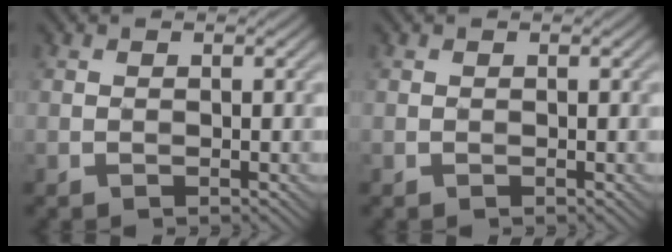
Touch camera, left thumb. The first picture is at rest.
{"total": 0.0}